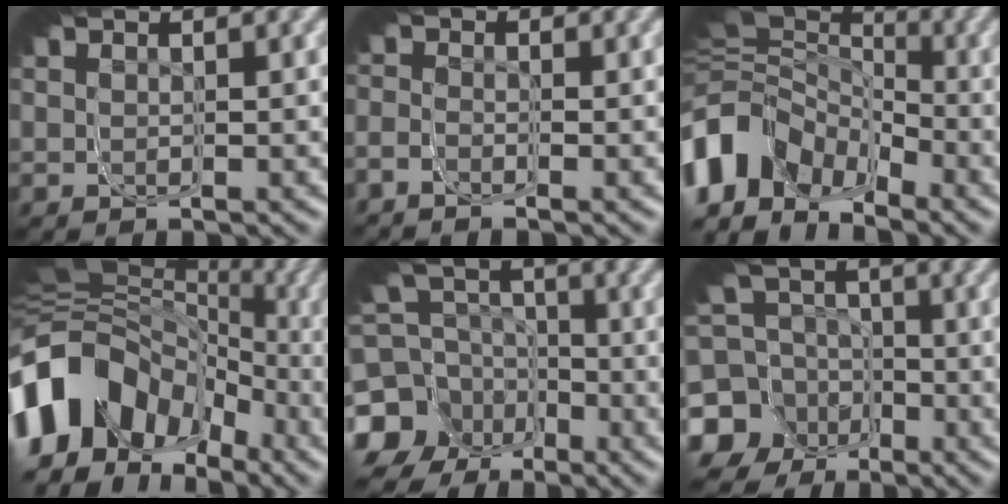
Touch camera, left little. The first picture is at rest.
{"total": 1.5, "force": [-0.5, 0.9, 1.0], "torque": [0.018, 0.005, -0.014]}
{"total": 9.4, "force": [-6.0, 5.0, 5.2], "torque": [-0.058, -0.007, -0.099]}
{"total": 16.6, "force": [-6.2, 9.5, 12.1], "torque": [-0.160, -0.006, -0.099]}
{"total": 12.9, "force": [-4.3, 10.1, 6.8], "torque": [-0.096, -0.040, -0.073]}
{"total": 14.0, "force": [-3.6, 11.0, 7.8], "torque": [-0.116, -0.039, -0.062]}